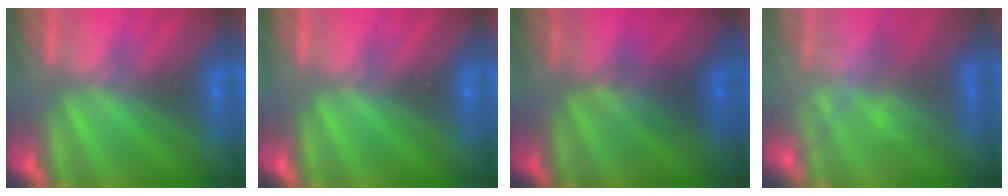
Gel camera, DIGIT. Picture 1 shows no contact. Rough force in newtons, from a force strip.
{"total": 0.0}
{"total": 3.3}
{"total": 3.6}